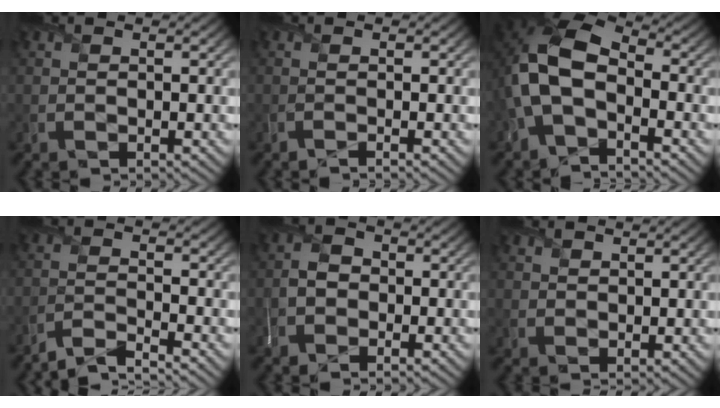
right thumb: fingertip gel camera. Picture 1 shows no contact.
{"total": 0.8, "force": [-0.4, 0.0, 0.7], "torque": [-0.009, 0.000, -0.013]}
{"total": 10.6, "force": [-1.7, 6.5, 8.3], "torque": [-0.191, 0.000, -0.044]}
{"total": 3.8, "force": [-3.4, 0.4, 1.6], "torque": [-0.020, 0.004, -0.080]}
{"total": 2.9, "force": [-0.8, 2.3, 1.6], "torque": [-0.038, 0.005, -0.022]}
{"total": 1.6, "force": [1.1, 1.0, 0.6], "torque": [-0.012, -0.003, 0.024]}